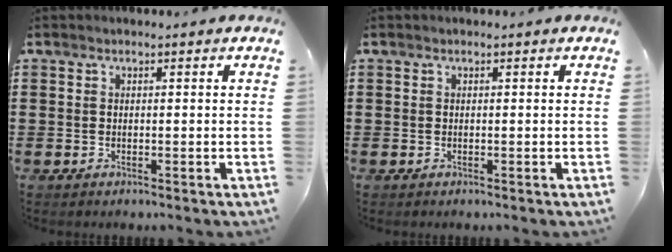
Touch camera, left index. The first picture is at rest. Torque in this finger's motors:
{"motor_torque": [0.00, 0.00, 0.00, 0.00]}